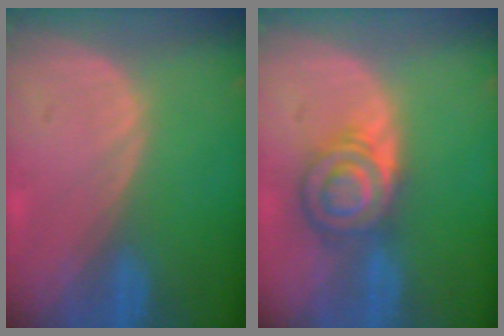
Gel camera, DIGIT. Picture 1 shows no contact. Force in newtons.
{"total": 6.4, "press": 6.4, "slide": 0.1}